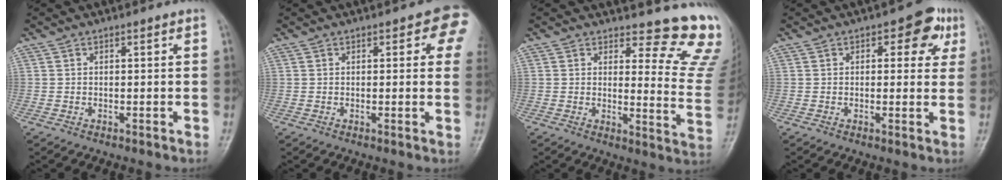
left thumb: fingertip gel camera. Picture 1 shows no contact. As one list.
[{"total": 6.3, "force": [2.3, 2.7, 5.1], "torque": [-0.023, -0.001, 0.015]}, {"total": 13.1, "force": [11.9, 3.7, 4.1], "torque": [-0.005, -0.130, 0.115]}, {"total": 6.7, "force": [2.6, 3.9, 4.9], "torque": [-0.017, -0.002, 0.021]}]